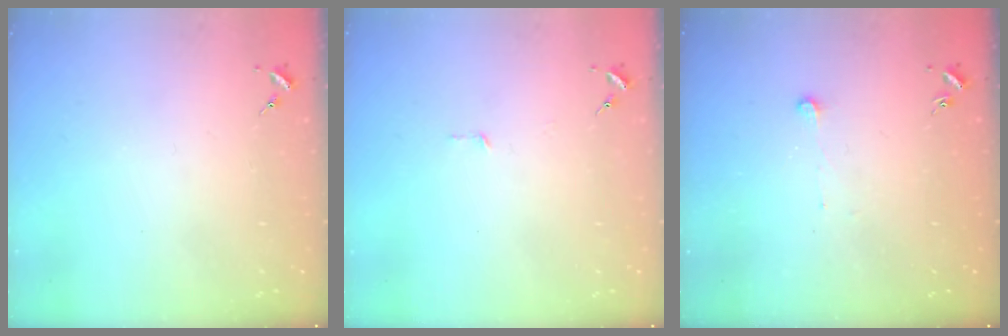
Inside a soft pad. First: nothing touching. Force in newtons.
{"total": 2.8, "press": 2.8, "slide": 0.2}
{"total": 3.7, "press": 3.6, "slide": 0.3}